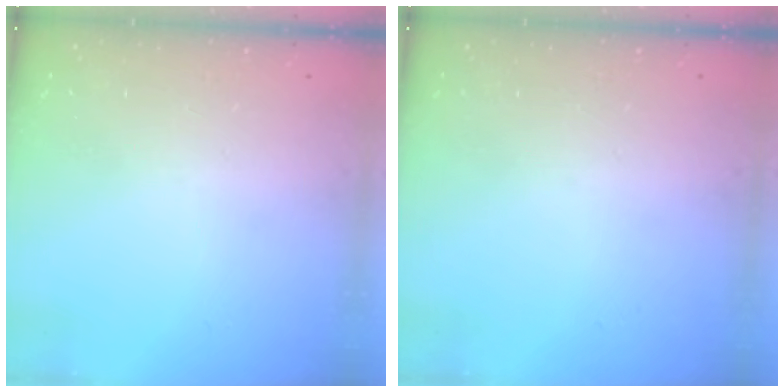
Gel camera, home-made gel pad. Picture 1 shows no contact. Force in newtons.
{"total": 0.0}